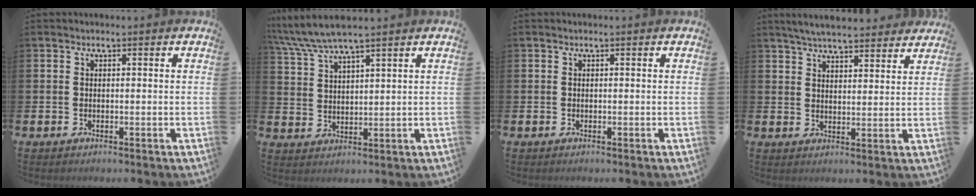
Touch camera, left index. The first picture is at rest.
{"total": 5.8, "force": [5.3, 0.4, 2.3], "torque": [-0.063, -0.021, 0.095]}
{"total": 0.0}
{"total": 5.5, "force": [5.3, 0.7, 1.2], "torque": [-0.033, -0.026, 0.094]}